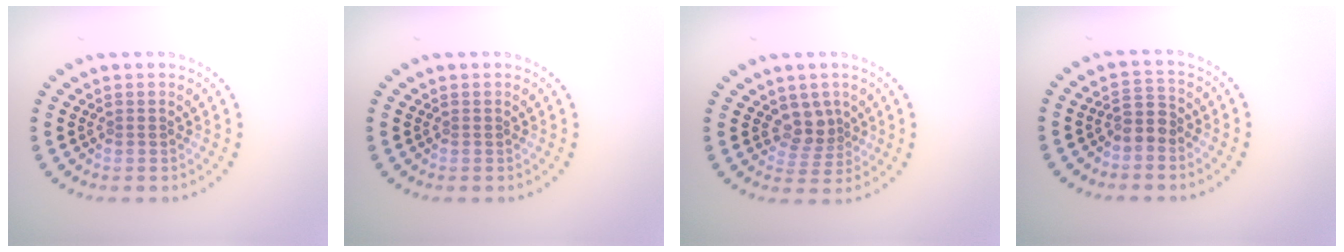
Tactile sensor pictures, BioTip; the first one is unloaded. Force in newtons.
{"total": 0.0}
{"total": 2.5, "press": 1.9, "slide": 1.6}
{"total": 2.0, "press": 1.7, "slide": 1.1}